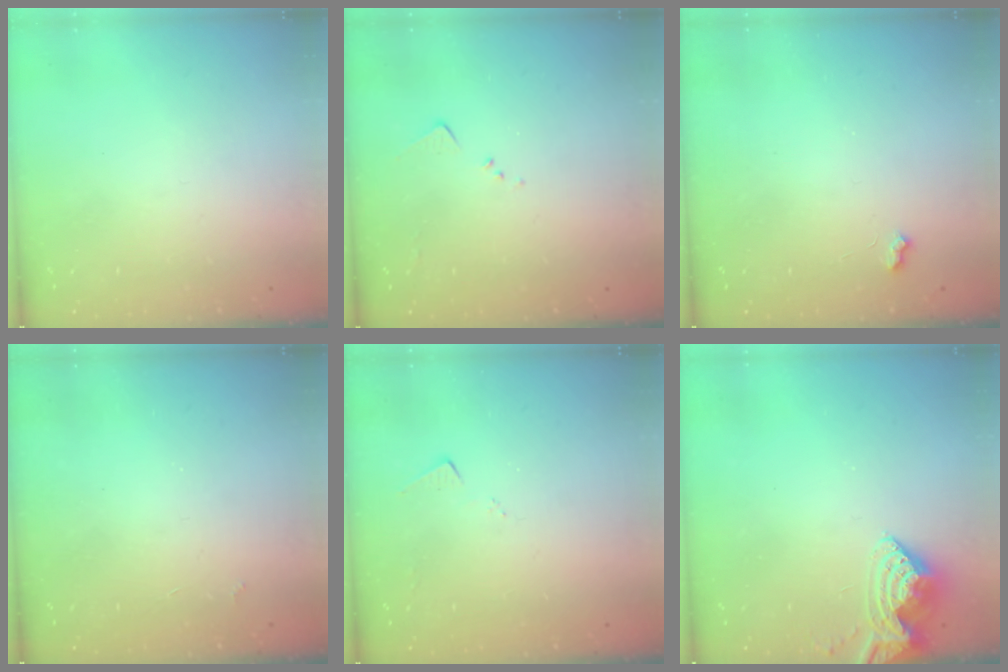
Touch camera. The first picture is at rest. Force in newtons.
{"total": 3.9, "press": 3.9, "slide": 0.5}
{"total": 2.3, "press": 2.3, "slide": 0.4}
{"total": 2.7, "press": 2.7, "slide": 0.5}
{"total": 3.3, "press": 3.2, "slide": 0.4}
{"total": 9.4, "press": 9.4, "slide": 0.4}